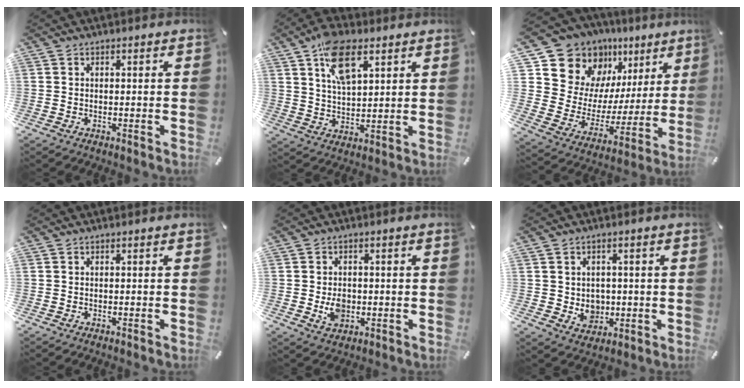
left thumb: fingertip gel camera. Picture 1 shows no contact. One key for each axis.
{"total": 11.3, "fx": 6.2, "fy": 5.3, "fz": 7.8, "tx": -0.140, "ty": -0.013, "tz": 0.112}
{"total": 17.9, "fx": 12.1, "fy": 12.1, "fz": 5.5, "tx": -0.091, "ty": -0.096, "tz": 0.224}
{"total": 0.0}
{"total": 5.2, "fx": -0.7, "fy": 4.1, "fz": 3.0, "tx": -0.043, "ty": -0.001, "tz": -0.012}
{"total": 5.4, "fx": -0.1, "fy": 5.0, "fz": 1.9, "tx": -0.025, "ty": -0.001, "tz": -0.002}